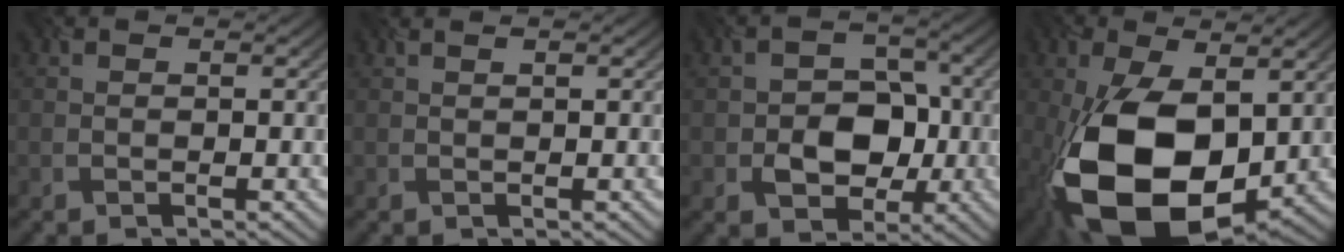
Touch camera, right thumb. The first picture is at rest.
{"total": 0.7, "force": [0.4, 0.2, 0.5], "torque": [-0.008, 0.004, 0.003]}
{"total": 6.4, "force": [-1.6, 5.0, 3.7], "torque": [-0.056, -0.004, -0.026]}
{"total": 17.6, "force": [-2.8, 10.0, 14.2], "torque": [-0.303, -0.035, -0.038]}